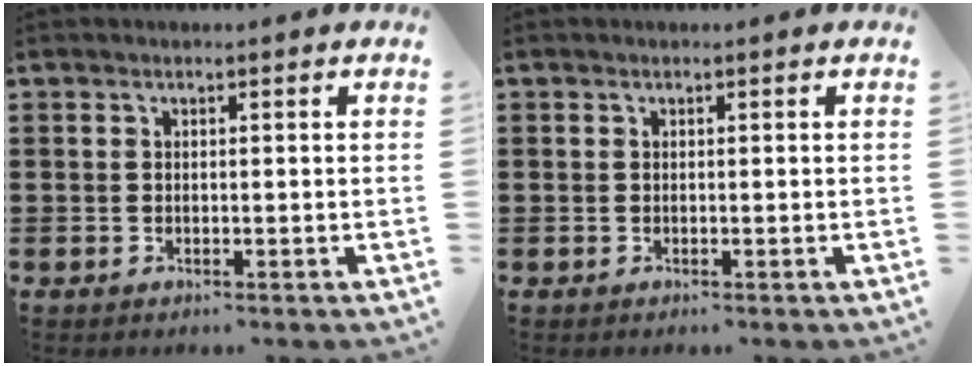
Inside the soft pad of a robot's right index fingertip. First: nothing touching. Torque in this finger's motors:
{"motor_torque": [2.14, 0.00, -0.10, -0.07]}